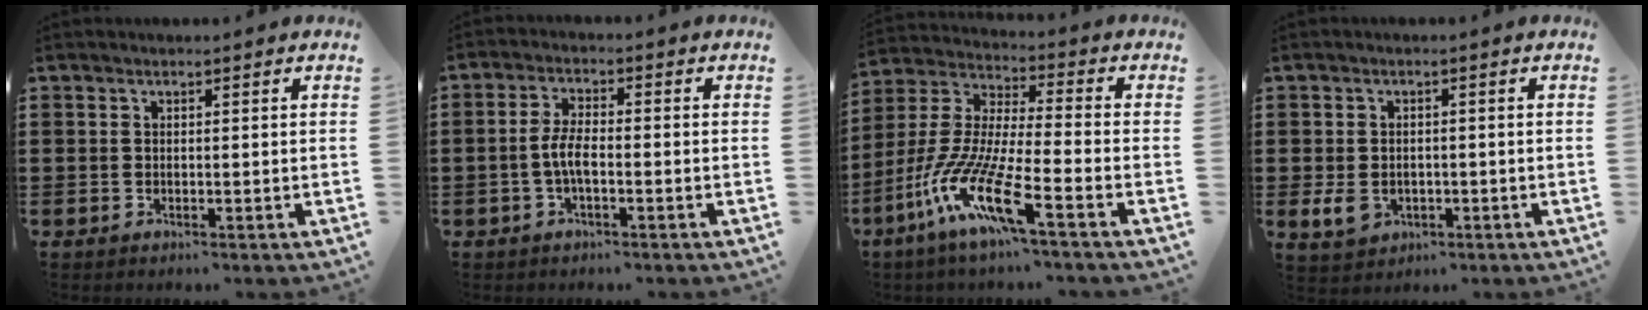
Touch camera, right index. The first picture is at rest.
{"total": 4.1, "force": [-1.1, 1.2, 3.7], "torque": [-0.086, -0.002, -0.027]}
{"total": 11.9, "force": [-7.4, 1.0, 9.3], "torque": [-0.224, -0.023, -0.155]}
{"total": 3.4, "force": [-0.9, 2.5, 2.2], "torque": [-0.064, -0.006, -0.022]}